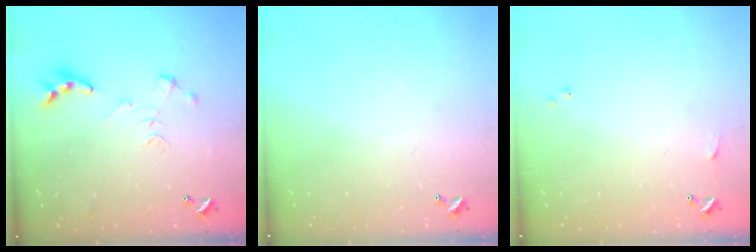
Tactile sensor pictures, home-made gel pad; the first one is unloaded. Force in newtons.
{"total": 0.0}
{"total": 4.2, "press": 4.2, "slide": 0.6}